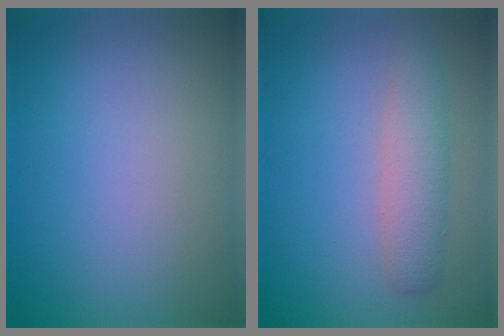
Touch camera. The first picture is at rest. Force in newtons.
{"total": 2.9, "press": 2.9, "slide": 0.1}